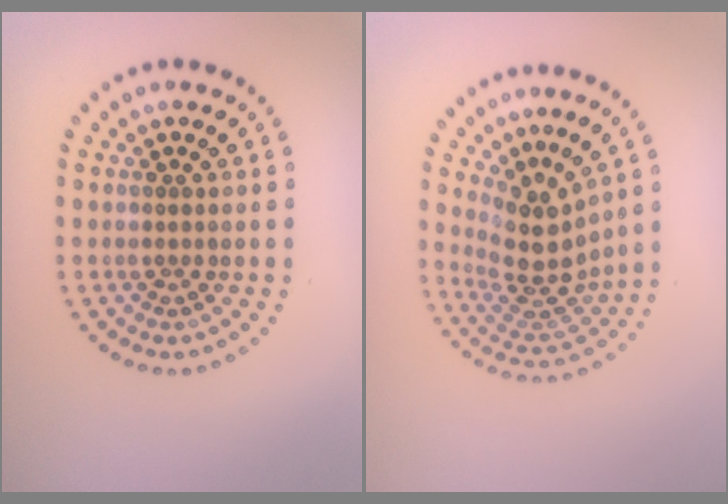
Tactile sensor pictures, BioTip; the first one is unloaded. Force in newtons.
{"total": 4.2, "press": 3.1, "slide": 2.8}